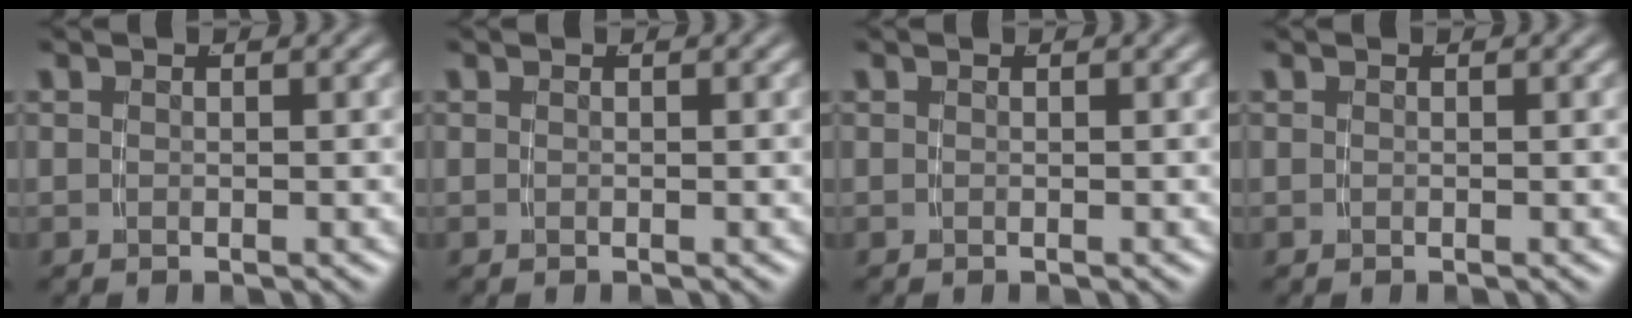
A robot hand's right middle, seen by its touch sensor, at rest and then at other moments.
{"total": 0.0}
{"total": 0.0}
{"total": 0.0}